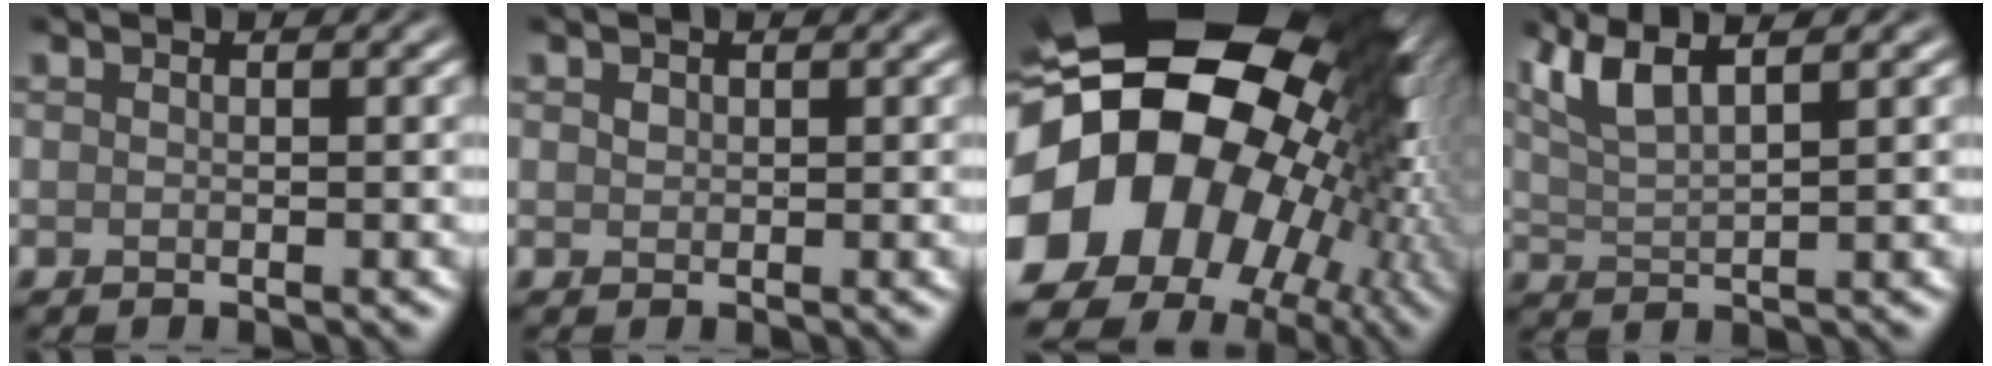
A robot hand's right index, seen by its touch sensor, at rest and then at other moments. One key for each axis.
{"total": 0.6, "fx": 0.3, "fy": 0.4, "fz": 0.3, "tx": -0.009, "ty": 0.000, "tz": 0.004}
{"total": 20.4, "fx": -0.9, "fy": 15.0, "fz": 13.9, "tx": -0.259, "ty": -0.015, "tz": 0.005}
{"total": 4.6, "fx": 2.7, "fy": 1.2, "fz": 3.5, "tx": -0.071, "ty": 0.016, "tz": 0.051}